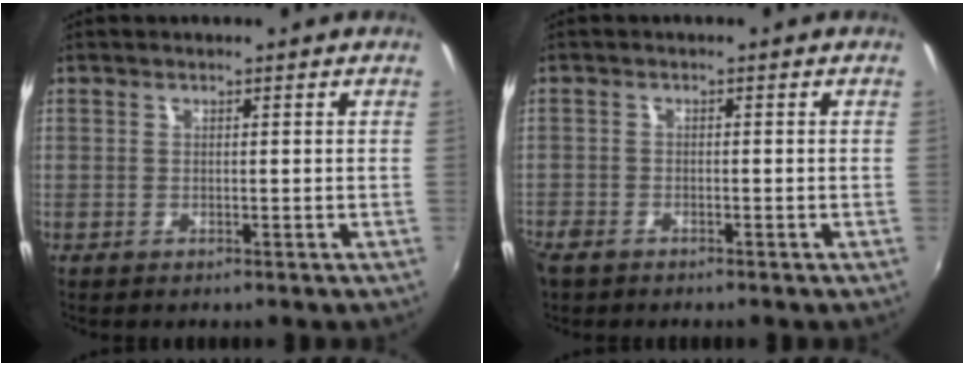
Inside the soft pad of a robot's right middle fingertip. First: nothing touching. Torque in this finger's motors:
{"motor_torque": [1.08, -1.06, 0.49, 0.19]}